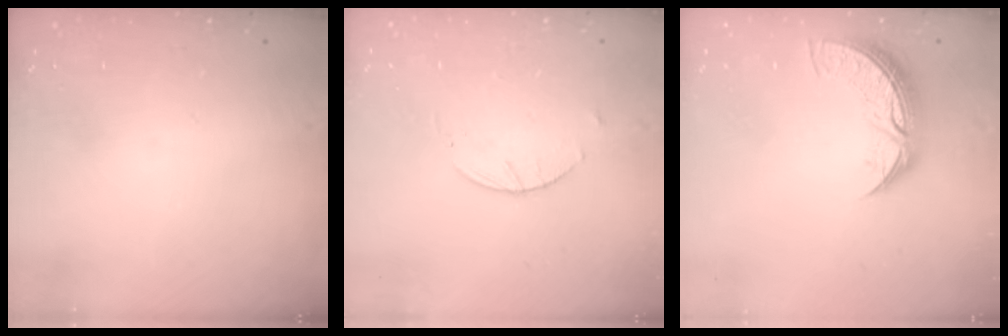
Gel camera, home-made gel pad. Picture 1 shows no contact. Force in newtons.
{"total": 2.6, "press": 2.6, "slide": 0.4}
{"total": 7.9, "press": 7.9, "slide": 0.6}